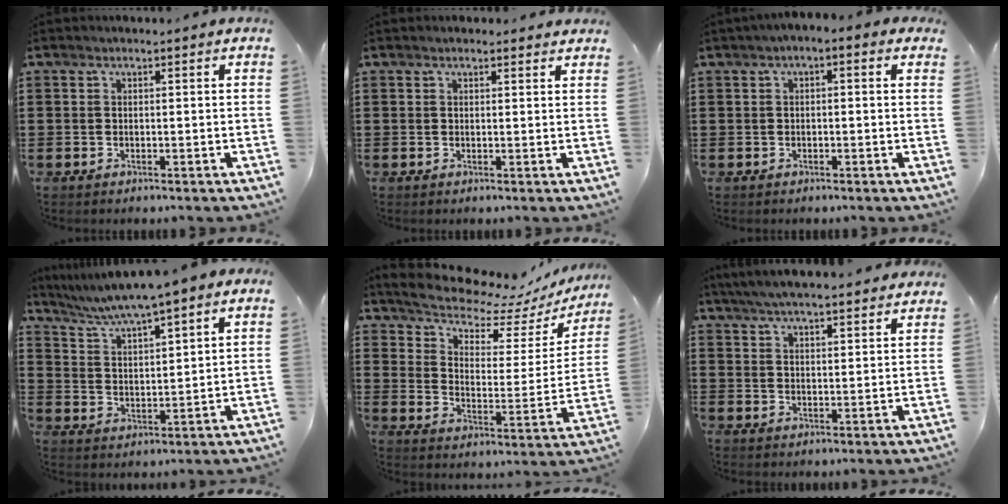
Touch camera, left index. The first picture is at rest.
{"total": 1.0, "force": [0.9, 0.3, 0.3], "torque": [-0.007, 0.002, 0.018]}
{"total": 1.4, "force": [-0.5, 0.5, 1.2], "torque": [-0.023, 0.002, -0.013]}
{"total": 5.4, "force": [4.8, -0.4, 2.6], "torque": [-0.070, -0.026, 0.078]}
{"total": 8.0, "force": [7.5, 1.9, 2.1], "torque": [-0.065, -0.062, 0.127]}
{"total": 5.4, "force": [5.2, -0.1, 1.5], "torque": [-0.046, -0.019, 0.094]}